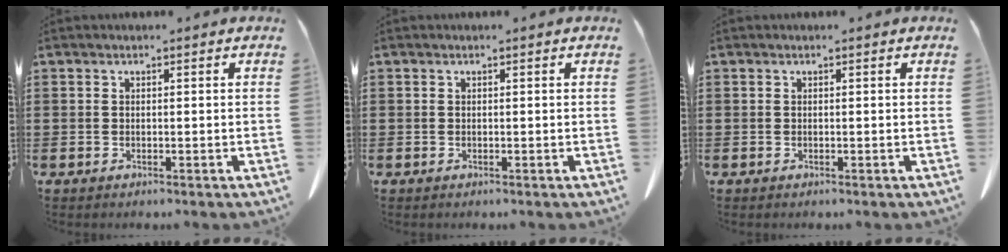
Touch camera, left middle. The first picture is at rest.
{"total": 0.0}
{"total": 0.0}